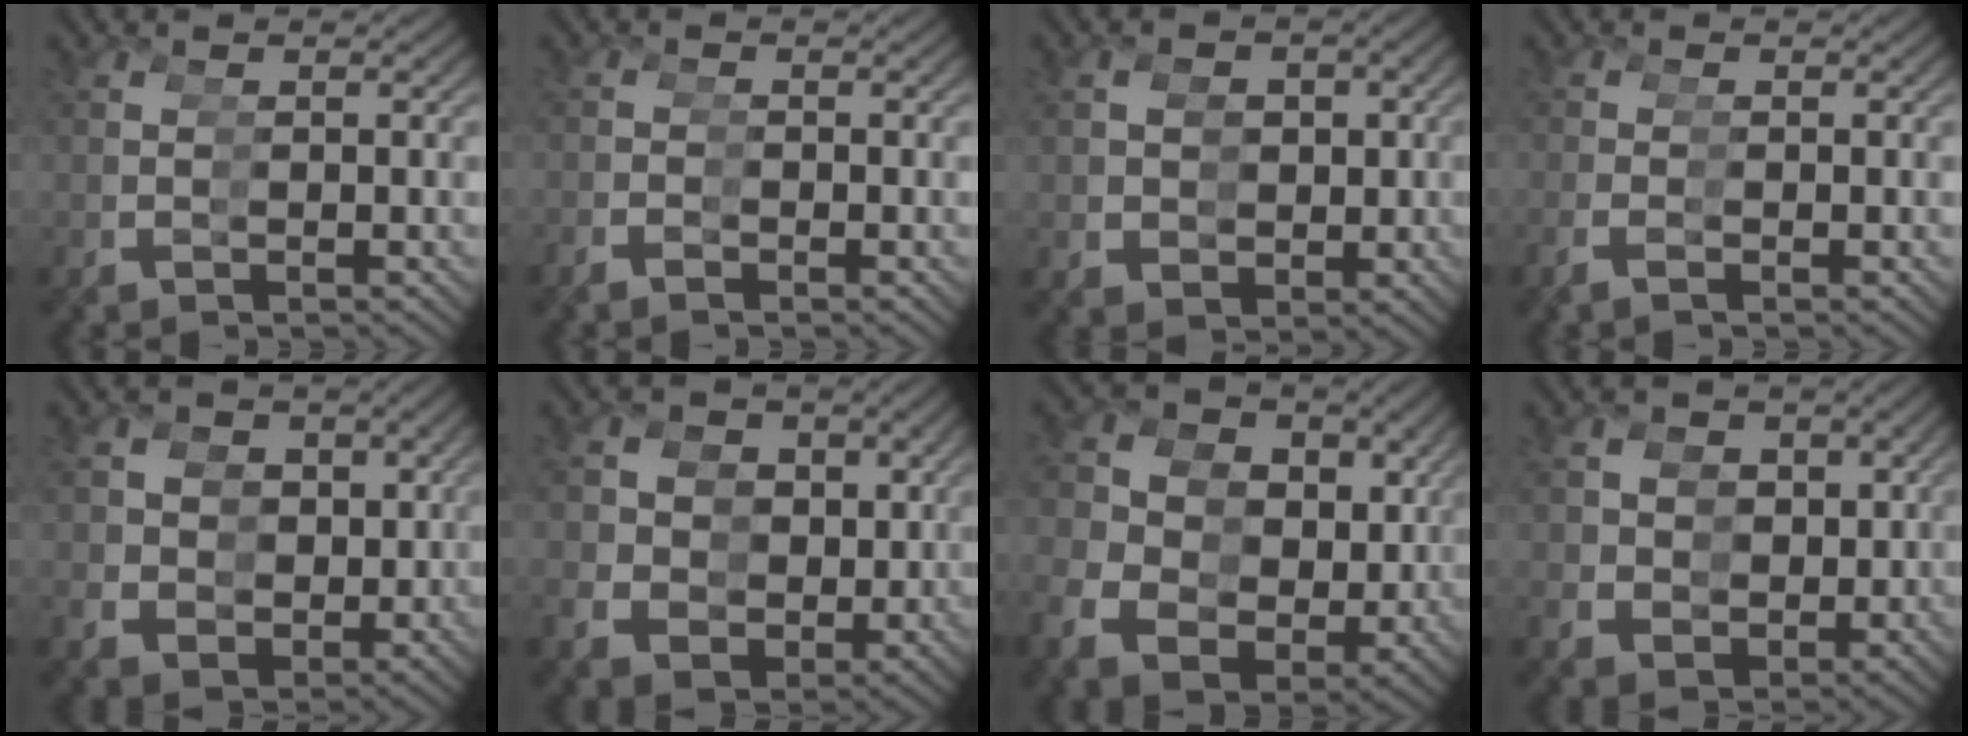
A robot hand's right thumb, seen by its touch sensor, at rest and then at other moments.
{"total": 1.0, "force": [-1.0, 0.3, 0.0], "torque": [-0.003, -0.003, -0.016]}
{"total": 5.5, "force": [0.8, 4.7, 2.6], "torque": [-0.030, -0.004, 0.022]}
{"total": 0.8, "force": [-0.4, -0.2, 0.7], "torque": [-0.012, 0.005, -0.007]}
{"total": 8.7, "force": [1.7, 7.5, 4.1], "torque": [-0.056, -0.008, 0.037]}
{"total": 10.6, "force": [1.7, 9.1, 5.2], "torque": [-0.074, -0.008, 0.033]}
{"total": 13.5, "force": [1.2, 11.2, 7.5], "torque": [-0.126, -0.006, 0.023]}
{"total": 7.3, "force": [1.6, 6.3, 3.4], "torque": [-0.046, -0.009, 0.037]}